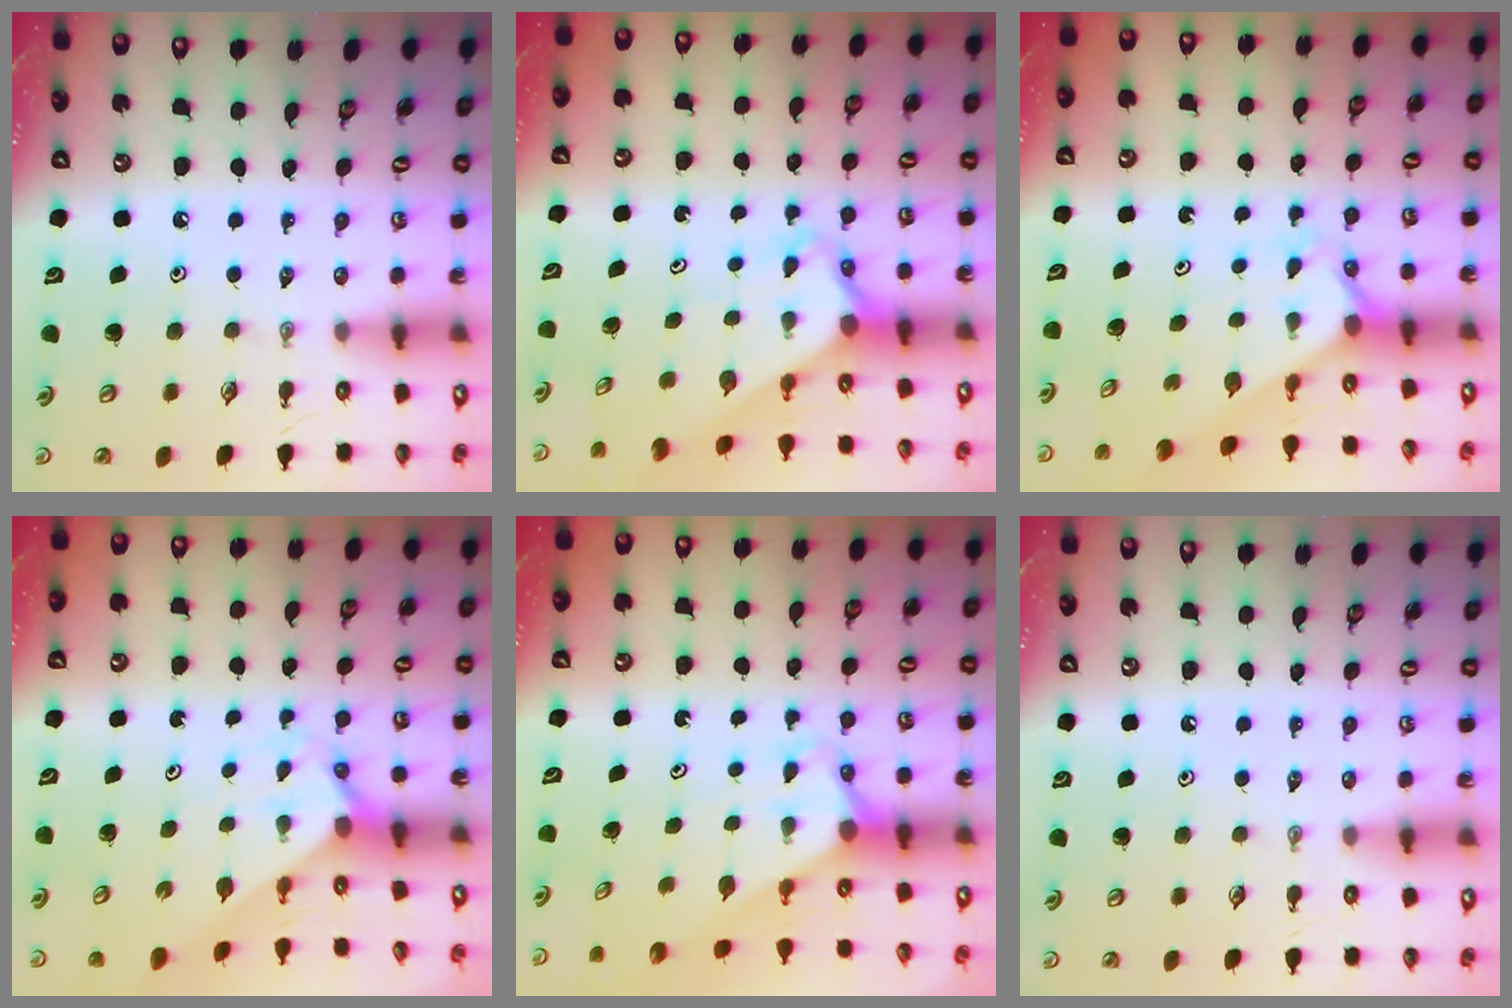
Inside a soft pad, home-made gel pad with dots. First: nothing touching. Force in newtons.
{"total": 2.8, "press": 2.8, "slide": 0.2}
{"total": 1.8, "press": 1.8, "slide": 0.2}
{"total": 2.0, "press": 2.0, "slide": 0.2}
{"total": 2.7, "press": 2.7, "slide": 0.0}
{"total": 0.0}